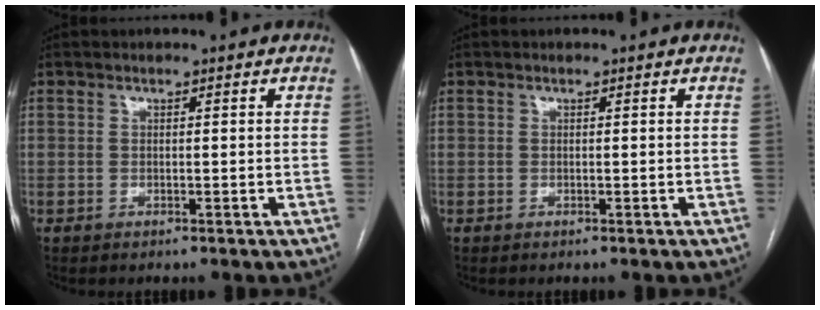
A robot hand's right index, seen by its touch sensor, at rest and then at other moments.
{"total": 0.0}